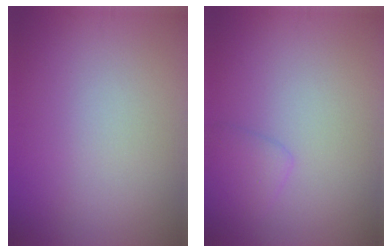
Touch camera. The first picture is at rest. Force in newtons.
{"total": 1.7, "press": 1.7, "slide": 0.2}